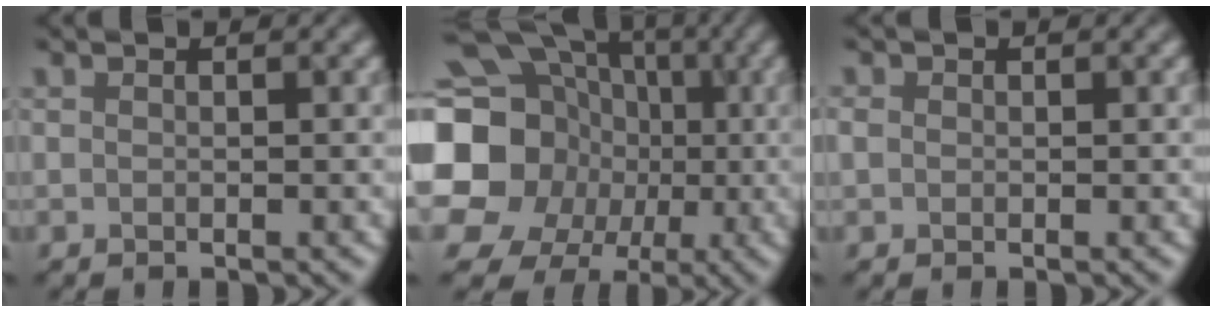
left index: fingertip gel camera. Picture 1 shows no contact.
{"total": 20.2, "force": [-2.2, 18.6, 7.7], "torque": [-0.182, -0.003, -0.061]}
{"total": 0.7, "force": [-0.6, 0.1, -0.4], "torque": [0.000, 0.003, 0.006]}